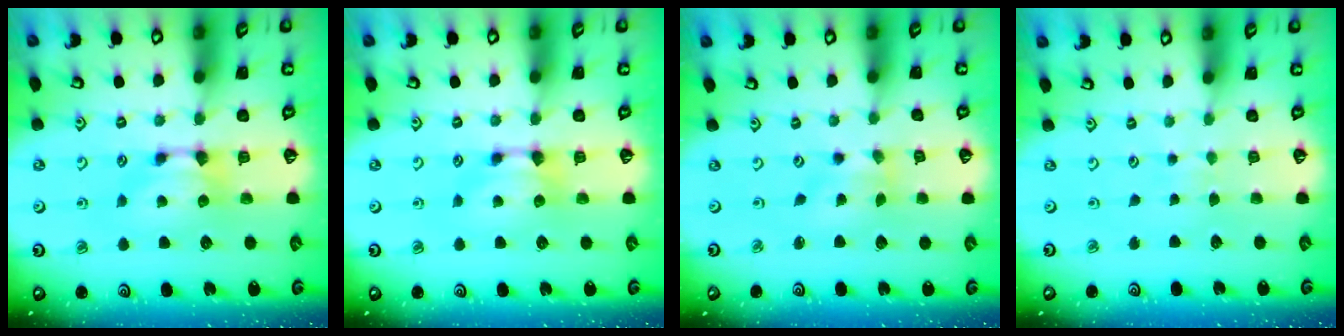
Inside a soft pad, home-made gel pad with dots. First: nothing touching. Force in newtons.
{"total": 0.0}
{"total": 1.7, "press": 1.3, "slide": 1.1}
{"total": 4.2, "press": 4.1, "slide": 0.3}